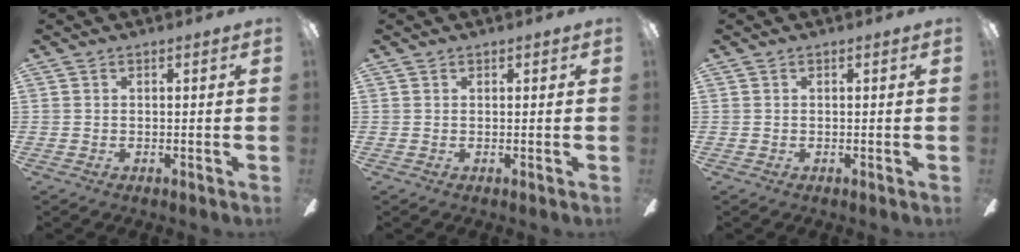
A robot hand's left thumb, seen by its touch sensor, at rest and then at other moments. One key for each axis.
{"total": 0.5, "fx": 0.4, "fy": 0.3, "fz": 0.0, "tx": -0.001, "ty": 0.001, "tz": 0.008}
{"total": 0.0}